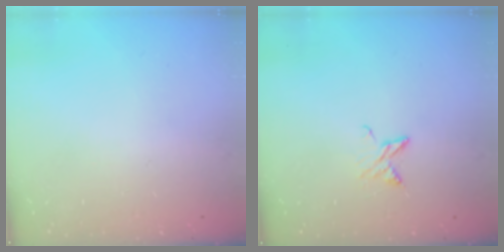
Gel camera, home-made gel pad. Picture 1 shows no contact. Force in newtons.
{"total": 6.5, "press": 6.5, "slide": 0.4}